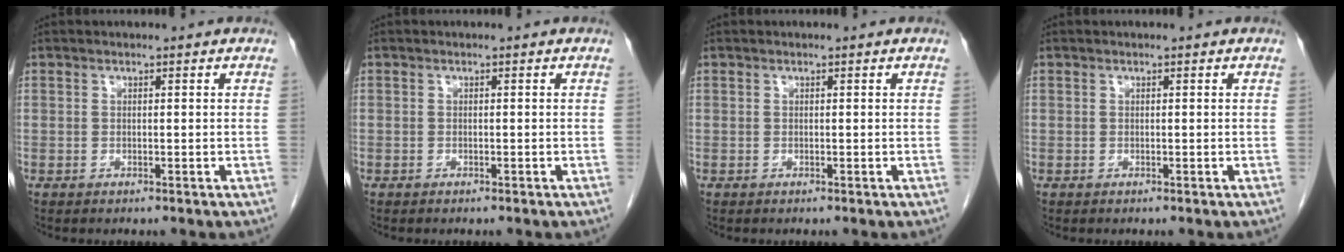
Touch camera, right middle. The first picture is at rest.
{"total": 0.0}
{"total": 0.0}
{"total": 0.0}